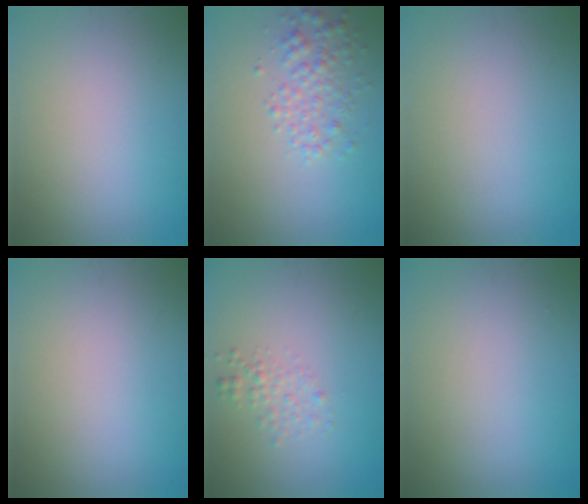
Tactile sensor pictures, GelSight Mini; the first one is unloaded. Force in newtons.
{"total": 2.6, "press": 2.6, "slide": 0.0}
{"total": 0.0}
{"total": 0.0}
{"total": 1.4, "press": 1.4, "slide": 0.1}
{"total": 0.0}